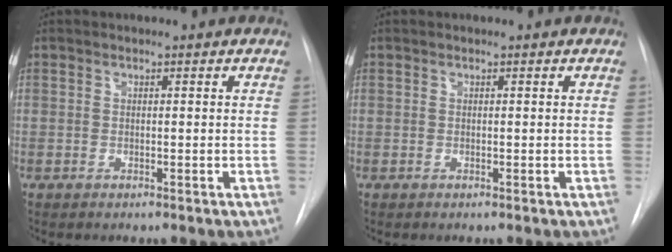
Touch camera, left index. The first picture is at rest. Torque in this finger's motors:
{"motor_torque": [0.06, -0.05, 0.01, 0.00]}